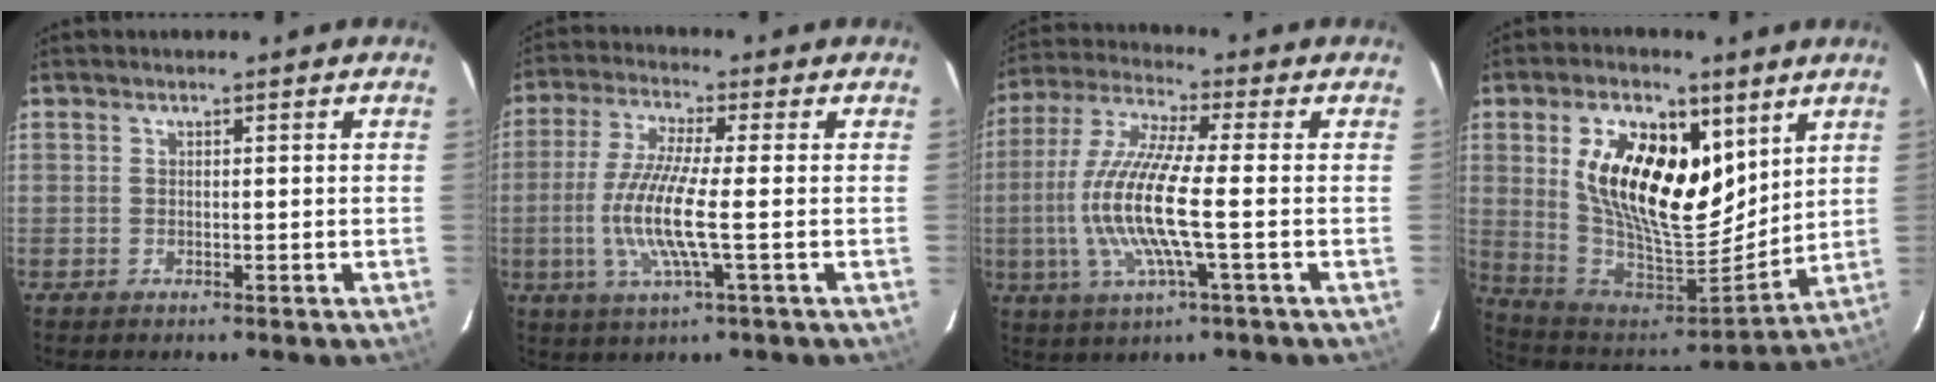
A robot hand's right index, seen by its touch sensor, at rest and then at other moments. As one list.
[{"total": 10.8, "force": [-1.9, 0.6, 10.6], "torque": [-0.222, -0.007, -0.037]}, {"total": 14.3, "force": [-2.1, 1.5, 14.0], "torque": [-0.284, -0.003, -0.041]}, {"total": 20.8, "force": [7.3, 11.1, 16.0], "torque": [-0.310, 0.008, 0.143]}]